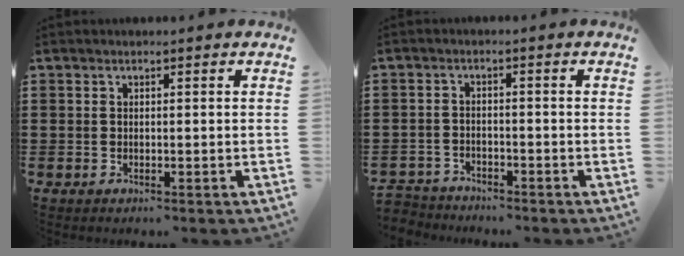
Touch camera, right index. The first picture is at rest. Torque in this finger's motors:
{"motor_torque": [-1.51, -0.12, -1.05, -0.21]}